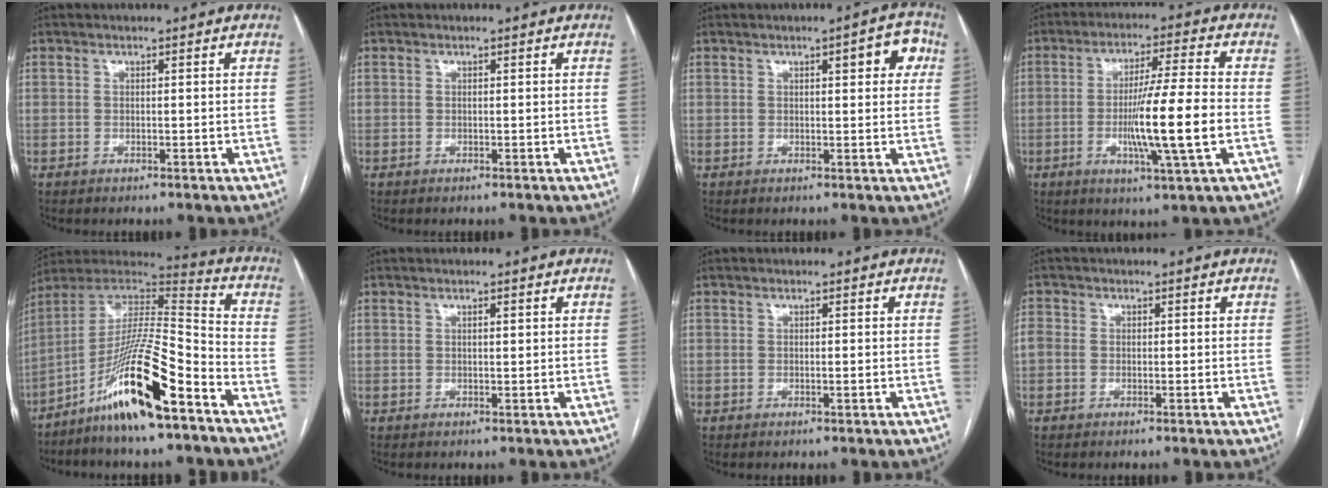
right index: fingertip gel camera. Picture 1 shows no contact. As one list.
[{"total": 0.0}, {"total": 4.8, "force": [1.7, 1.3, 4.3], "torque": [-0.047, 0.012, 0.016]}, {"total": 12.2, "force": [-2.3, -0.7, 12.0], "torque": [-0.212, -0.013, -0.046]}, {"total": 17.6, "force": [-10.4, 1.4, 14.1], "torque": [-0.279, -0.008, -0.189]}, {"total": 0.8, "force": [0.4, 0.2, 0.7], "torque": [-0.013, 0.000, 0.005]}, {"total": 0.6, "force": [-0.1, 0.0, 0.6], "torque": [-0.010, -0.001, -0.001]}, {"total": 2.5, "force": [-0.1, 2.2, 1.3], "torque": [-0.030, 0.014, -0.002]}]